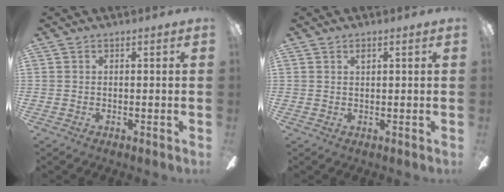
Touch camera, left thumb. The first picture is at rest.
{"total": 1.0, "force": [0.7, 0.2, 0.7], "torque": [-0.016, 0.001, 0.012]}